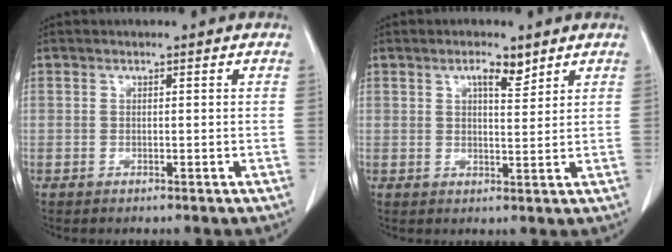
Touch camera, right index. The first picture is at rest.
{"total": 3.6, "force": [2.4, 1.0, 2.5], "torque": [-0.041, 0.001, 0.038]}